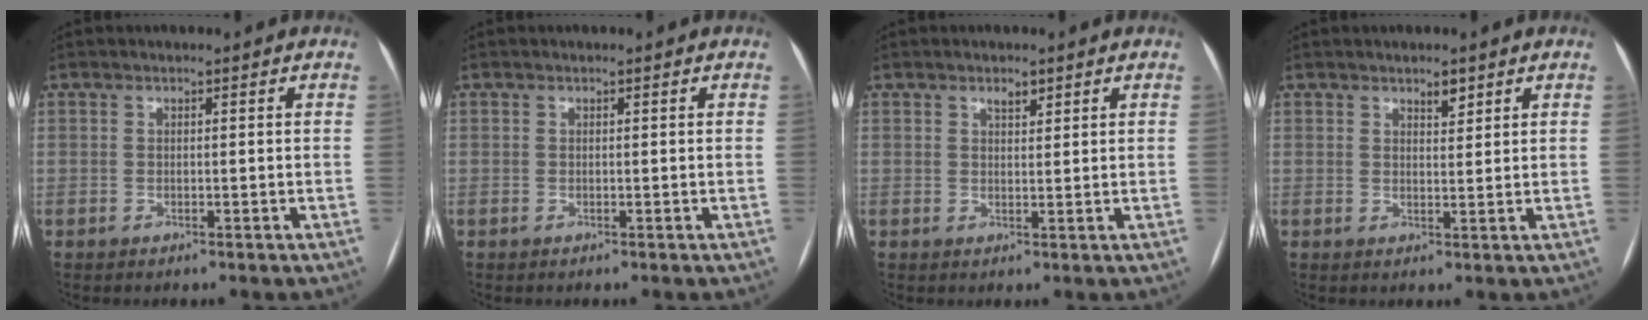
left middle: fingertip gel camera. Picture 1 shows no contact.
{"total": 0.0}
{"total": 1.7, "force": [1.2, 0.7, 1.0], "torque": [-0.015, 0.000, 0.019]}
{"total": 2.0, "force": [1.5, 0.7, 1.2], "torque": [-0.018, 0.000, 0.025]}